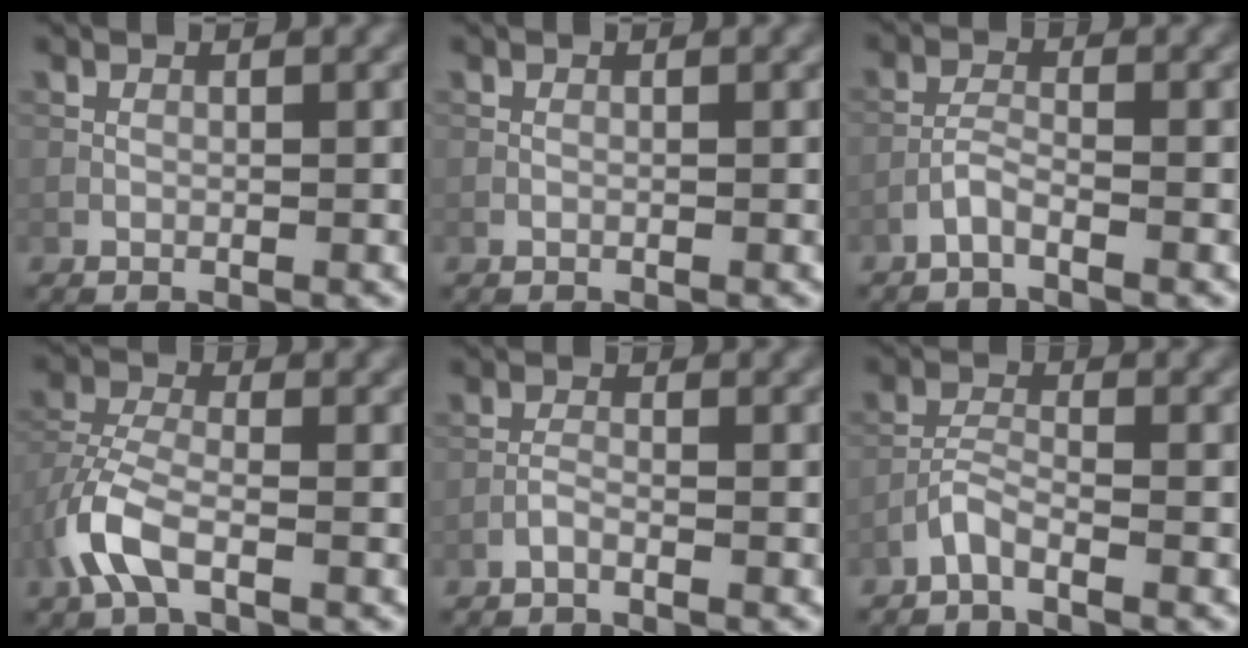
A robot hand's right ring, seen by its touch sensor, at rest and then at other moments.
{"total": 0.0}
{"total": 1.6, "force": [-1.3, 0.2, 1.0], "torque": [-0.021, 0.006, -0.031]}
{"total": 5.0, "force": [-2.5, 2.2, 3.7], "torque": [-0.093, 0.000, -0.062]}
{"total": 0.9, "force": [-0.8, 0.1, 0.5], "torque": [-0.010, 0.002, -0.018]}
{"total": 2.0, "force": [-1.6, 0.3, 1.1], "torque": [-0.024, 0.006, -0.039]}